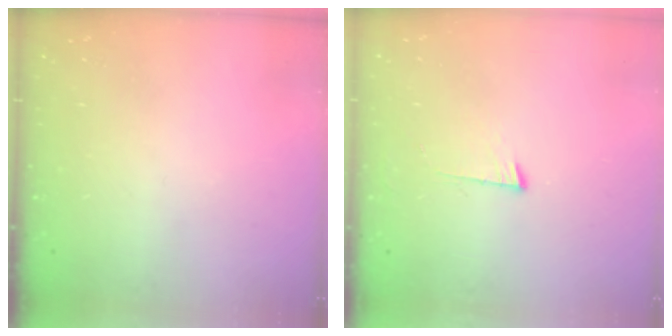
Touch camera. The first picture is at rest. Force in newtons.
{"total": 3.9, "press": 3.9, "slide": 0.6}